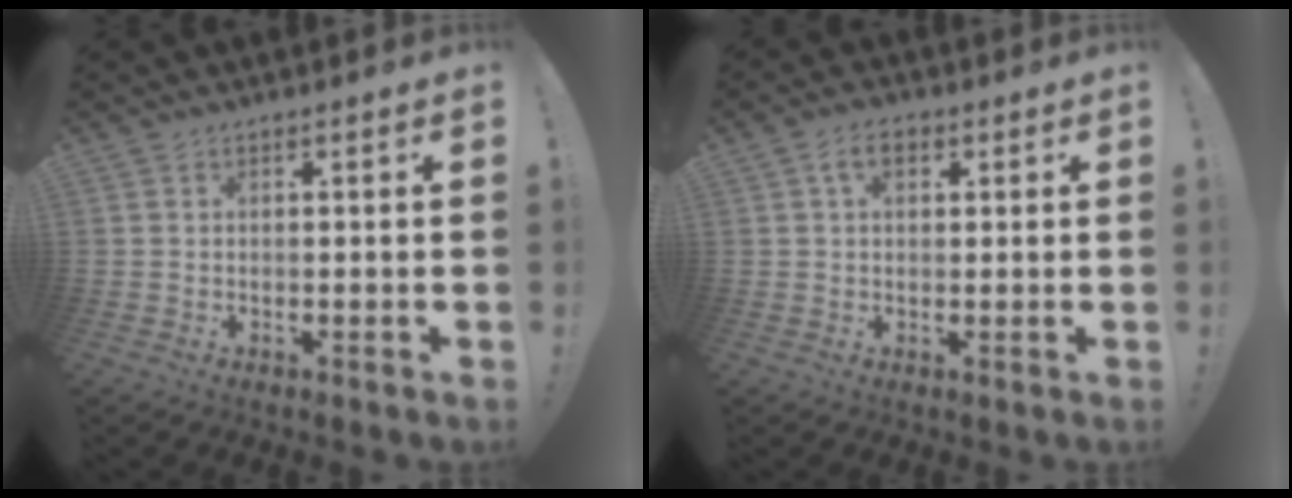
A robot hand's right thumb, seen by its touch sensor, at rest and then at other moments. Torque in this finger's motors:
{"motor_torque": [-0.22, -0.22, 0.30, 0.43, 0.00]}